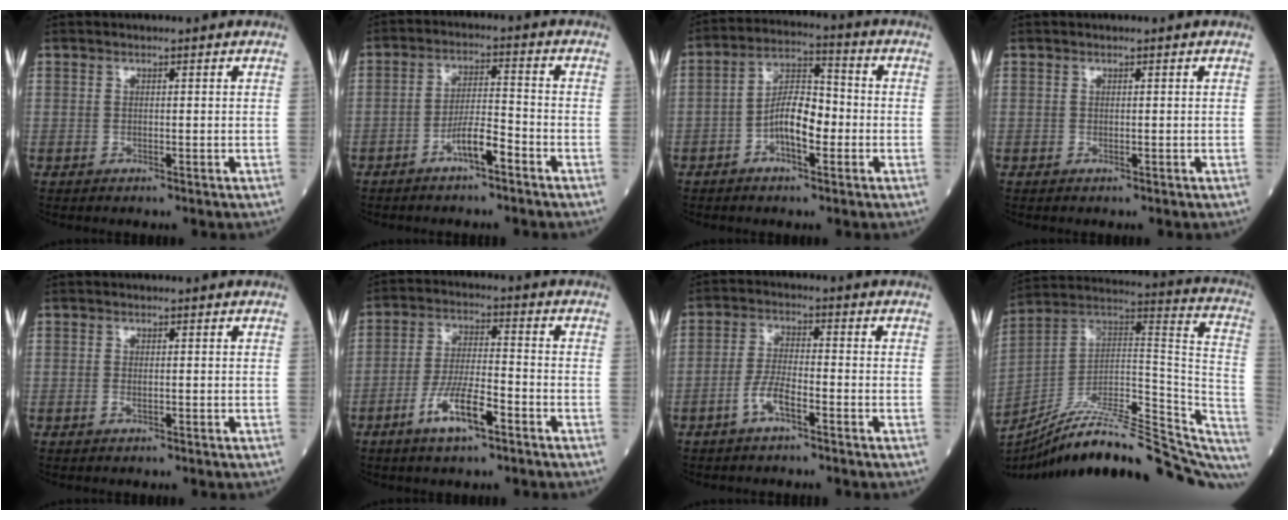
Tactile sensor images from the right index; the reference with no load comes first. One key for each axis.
{"total": 5.3, "fx": -3.2, "fy": 0.8, "fz": 4.1, "tx": -0.077, "ty": 0.010, "tz": -0.060}
{"total": 8.2, "fx": -2.2, "fy": 3.1, "fz": 7.3, "tx": -0.135, "ty": 0.019, "tz": -0.045}
{"total": 0.0}
{"total": 0.9, "fx": -0.2, "fy": 0.4, "fz": 0.8, "tx": -0.019, "ty": -0.001, "tz": -0.004}
{"total": 8.4, "fx": -4.4, "fy": 1.7, "fz": 6.9, "tx": -0.135, "ty": -0.003, "tz": -0.081}
{"total": 4.7, "fx": -2.6, "fy": 1.0, "fz": 3.8, "tx": -0.078, "ty": 0.006, "tz": -0.053}
{"total": 29.9, "fx": -24.3, "fy": 5.5, "fz": 16.4, "tx": -0.192, "ty": 0.013, "tz": -0.359}